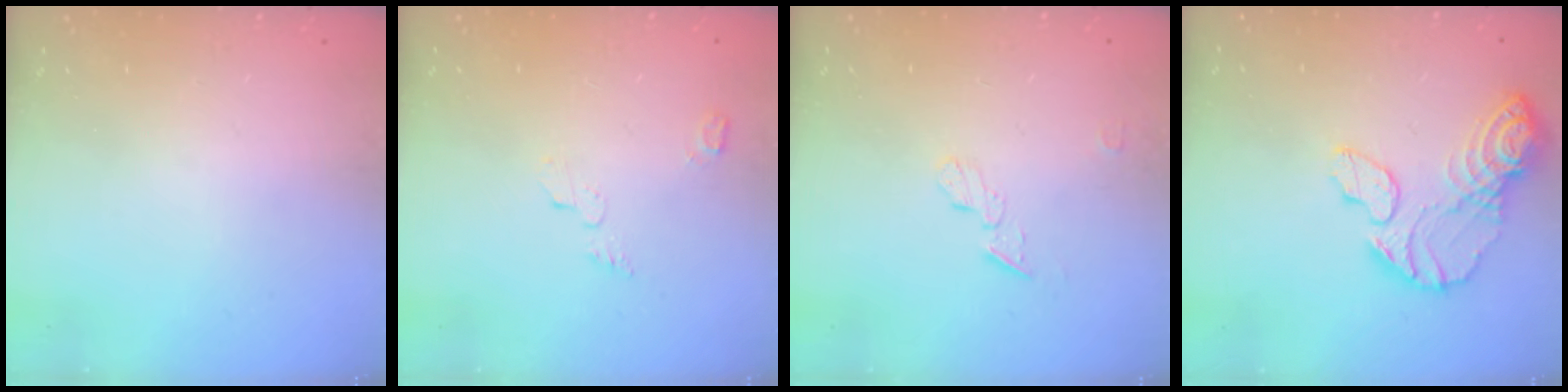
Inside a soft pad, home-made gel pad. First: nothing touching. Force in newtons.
{"total": 4.1, "press": 4.1, "slide": 0.3}
{"total": 6.2, "press": 6.1, "slide": 0.6}
{"total": 12.6, "press": 12.6, "slide": 0.9}